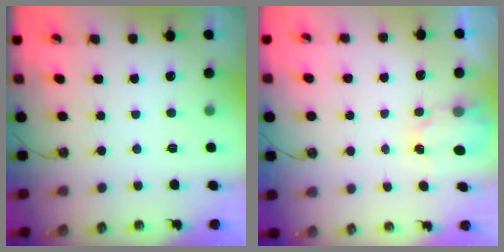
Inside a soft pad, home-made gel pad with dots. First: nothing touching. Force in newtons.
{"total": 2.3, "press": 2.3, "slide": 0.2}